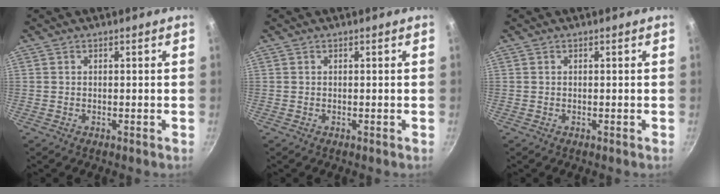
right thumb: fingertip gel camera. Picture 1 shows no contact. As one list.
[{"total": 0.0}, {"total": 0.0}]